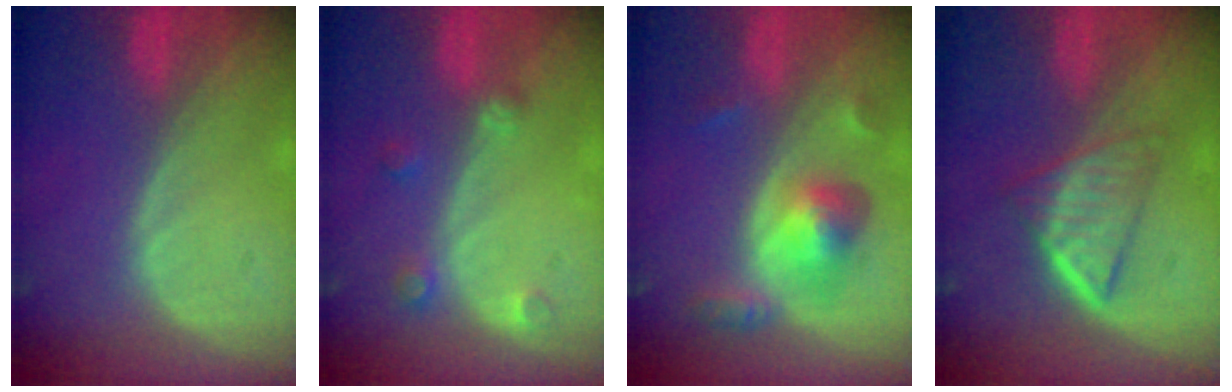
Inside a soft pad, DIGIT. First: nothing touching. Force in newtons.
{"total": 2.6, "press": 2.6, "slide": 0.3}
{"total": 6.1, "press": 5.6, "slide": 2.4}
{"total": 6.6, "press": 5.5, "slide": 3.6}